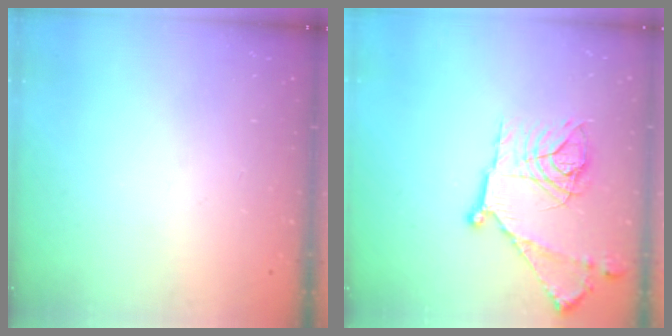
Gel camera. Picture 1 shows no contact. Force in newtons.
{"total": 18.7, "press": 18.6, "slide": 1.5}